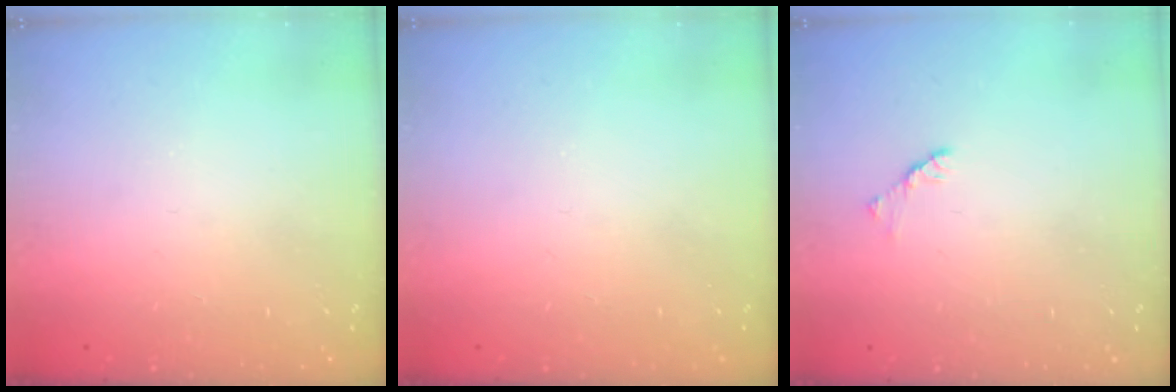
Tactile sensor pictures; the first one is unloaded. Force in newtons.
{"total": 0.0}
{"total": 1.7, "press": 1.6, "slide": 0.4}